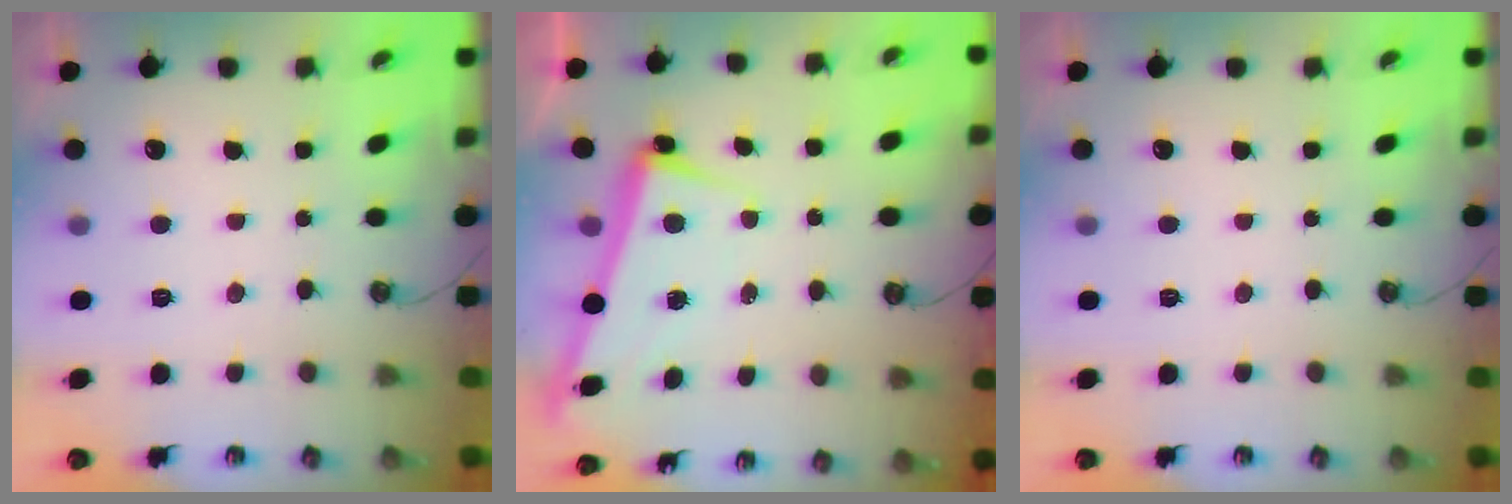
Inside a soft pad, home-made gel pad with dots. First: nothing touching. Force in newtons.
{"total": 2.6, "press": 2.5, "slide": 0.9}
{"total": 0.0}